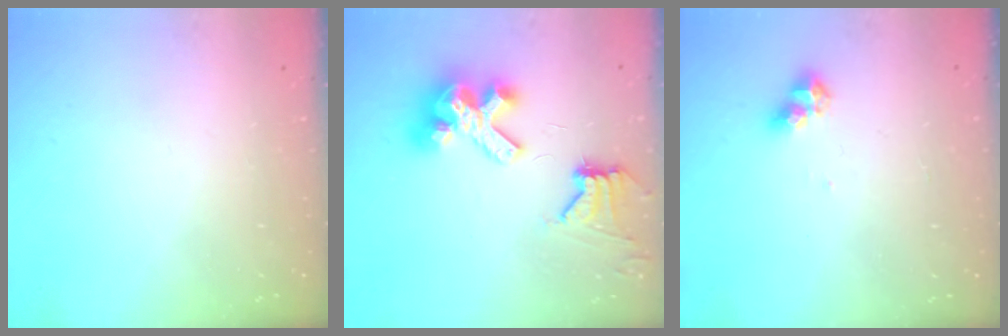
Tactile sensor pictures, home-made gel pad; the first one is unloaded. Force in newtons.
{"total": 11.8, "press": 11.7, "slide": 1.4}
{"total": 6.4, "press": 6.4, "slide": 0.3}